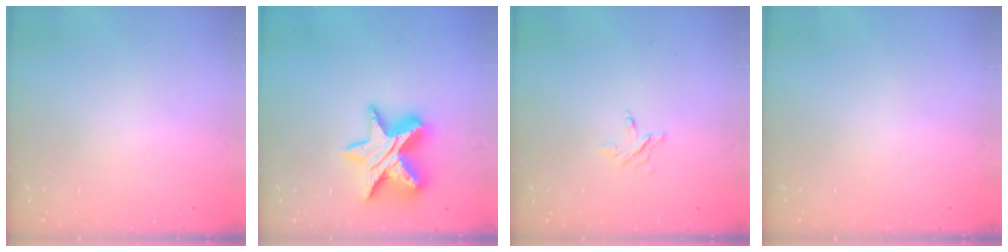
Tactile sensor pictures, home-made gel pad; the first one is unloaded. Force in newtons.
{"total": 15.0, "press": 14.9, "slide": 1.1}
{"total": 2.4, "press": 2.4, "slide": 0.2}
{"total": 0.0}